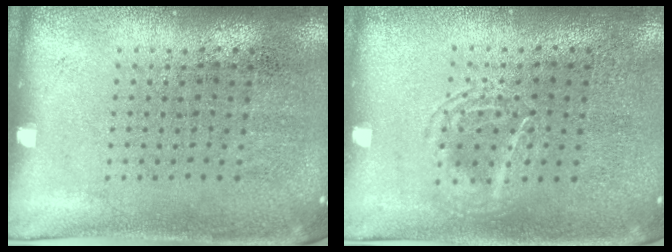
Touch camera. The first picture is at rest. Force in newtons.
{"total": 1.7, "press": 1.7, "slide": 0.2}